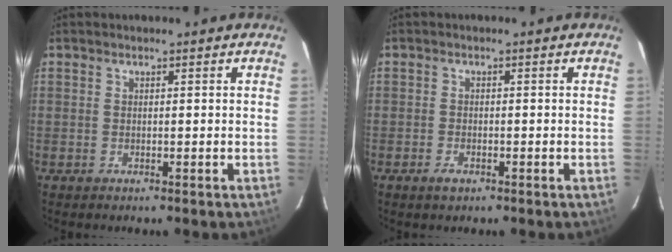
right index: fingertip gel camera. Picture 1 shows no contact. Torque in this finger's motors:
{"motor_torque": [0.08, -0.05, 0.14, 0.02]}